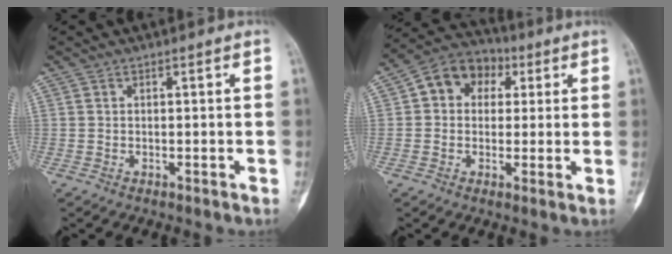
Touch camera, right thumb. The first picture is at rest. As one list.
[{"total": 10.3, "force": [2.6, 8.4, 5.4], "torque": [-0.048, 0.018, 0.029]}]